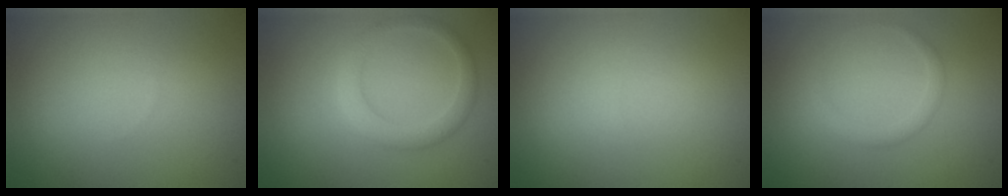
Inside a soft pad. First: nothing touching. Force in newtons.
{"total": 2.5, "press": 2.5, "slide": 0.1}
{"total": 0.0}
{"total": 1.3, "press": 1.3, "slide": 0.0}